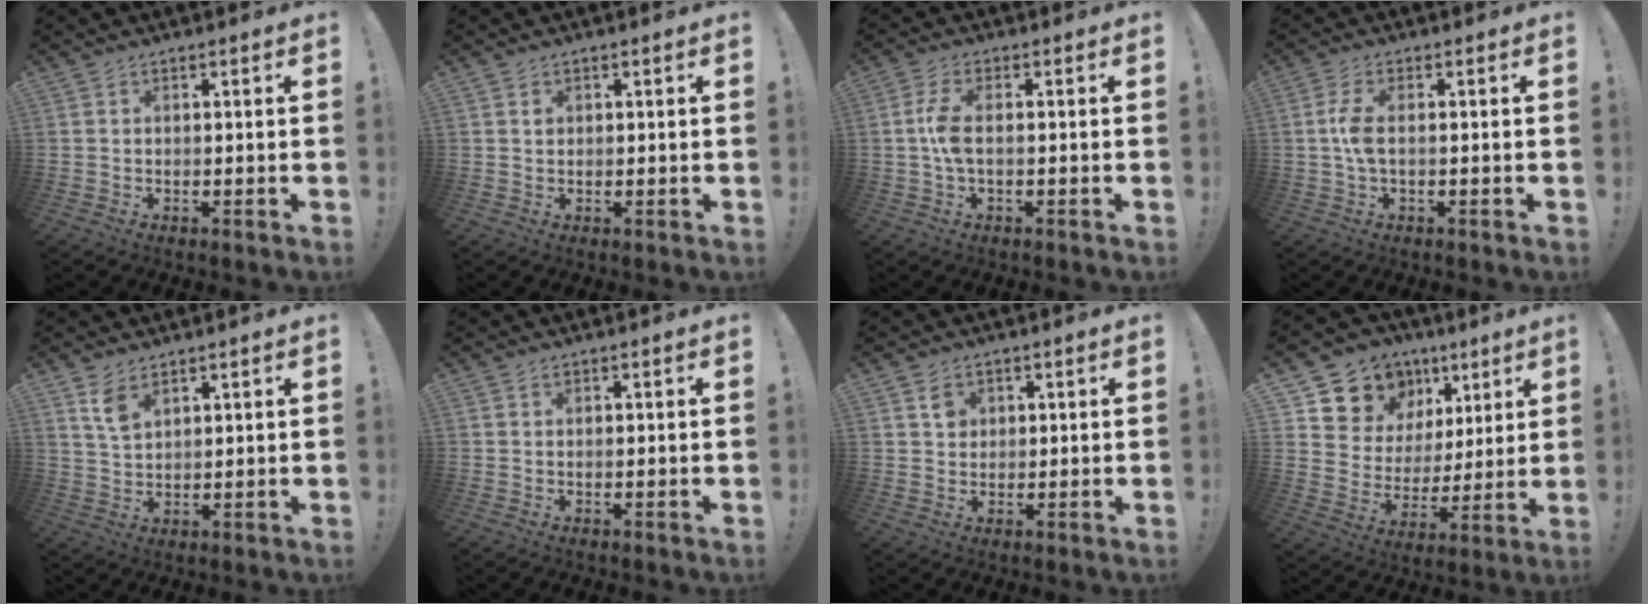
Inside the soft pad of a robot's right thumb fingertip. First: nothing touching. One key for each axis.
{"total": 0.7, "fx": 0.3, "fy": 0.6, "fz": 0.0, "tx": 0.008, "ty": -0.002, "tz": 0.004}
{"total": 6.0, "fx": -0.4, "fy": 1.9, "fz": 5.7, "tx": -0.125, "ty": 0.000, "tz": -0.010}
{"total": 5.0, "fx": -0.3, "fy": 1.4, "fz": 4.8, "tx": -0.105, "ty": 0.002, "tz": -0.008}
{"total": 5.2, "fx": 3.2, "fy": 2.5, "fz": 3.2, "tx": -0.046, "ty": -0.020, "tz": 0.058}
{"total": 0.0}
{"total": 2.9, "fx": 1.1, "fy": 2.6, "fz": 0.8, "tx": 0.010, "ty": -0.009, "tz": 0.015}
{"total": 12.3, "fx": 7.8, "fy": 9.3, "fz": 1.9, "tx": -0.043, "ty": -0.061, "tz": 0.165}